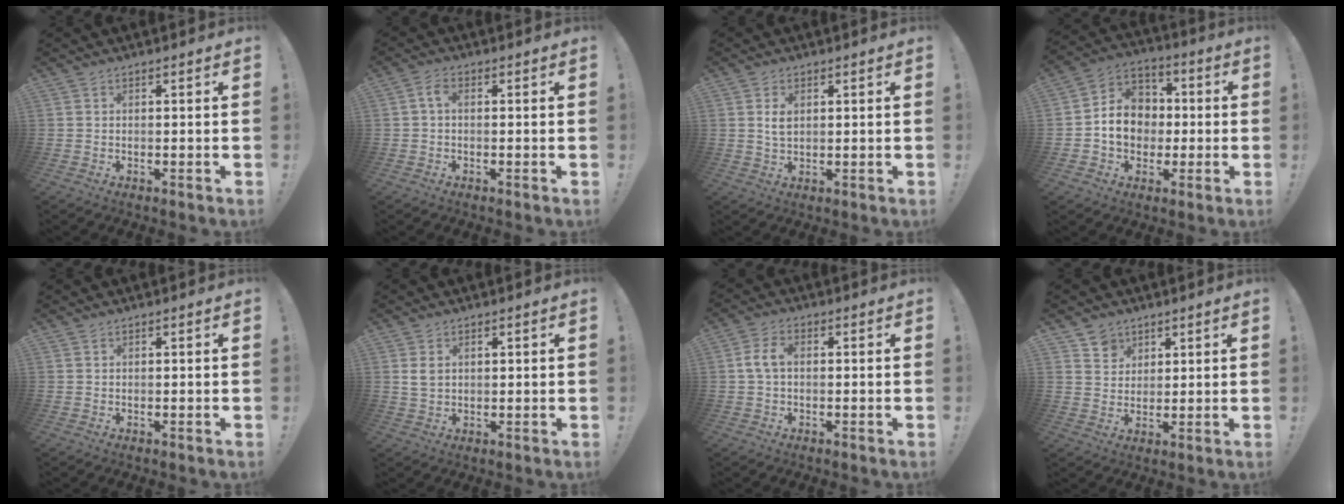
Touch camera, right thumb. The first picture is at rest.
{"total": 2.8, "force": [0.0, 1.5, 2.3], "torque": [-0.048, 0.012, 0.001]}
{"total": 3.4, "force": [1.1, 2.0, 2.5], "torque": [-0.030, -0.006, 0.014]}
{"total": 12.5, "force": [-1.6, 10.9, 5.9], "torque": [-0.083, 0.022, -0.022]}
{"total": 0.5, "force": [0.5, 0.2, 0.1], "torque": [-0.007, 0.002, 0.010]}
{"total": 3.7, "force": [1.3, 2.7, 2.2], "torque": [-0.036, 0.002, 0.024]}
{"total": 5.4, "force": [0.3, 3.2, 4.3], "torque": [-0.096, 0.013, 0.004]}
{"total": 5.9, "force": [3.9, 4.5, 0.5], "torque": [0.002, -0.032, 0.073]}